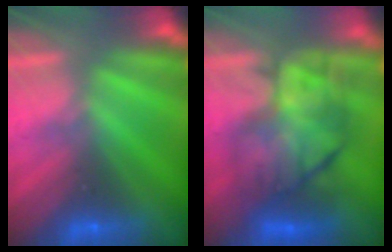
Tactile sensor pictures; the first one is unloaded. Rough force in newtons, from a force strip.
{"total": 9.8}